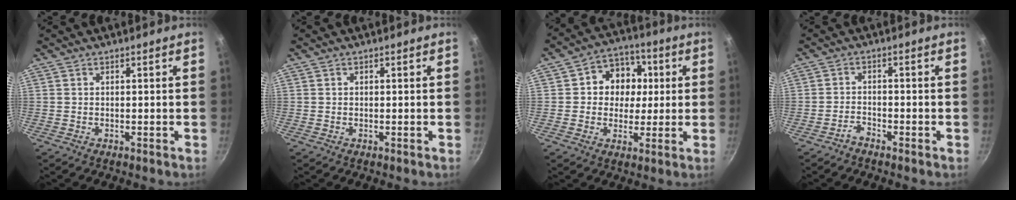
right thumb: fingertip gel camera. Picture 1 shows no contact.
{"total": 0.0}
{"total": 10.4, "force": [1.6, 9.1, 4.9], "torque": [-0.029, 0.005, 0.014]}
{"total": 1.9, "force": [-1.8, 0.6, 0.5], "torque": [-0.009, 0.017, -0.035]}